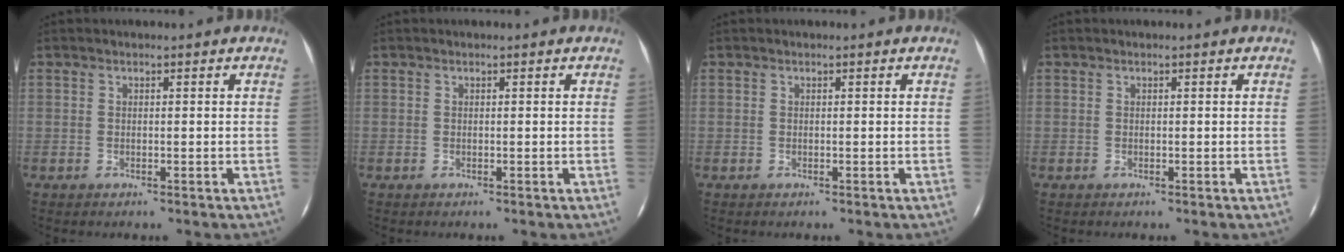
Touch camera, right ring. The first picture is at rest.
{"total": 0.0}
{"total": 0.0}
{"total": 0.0}